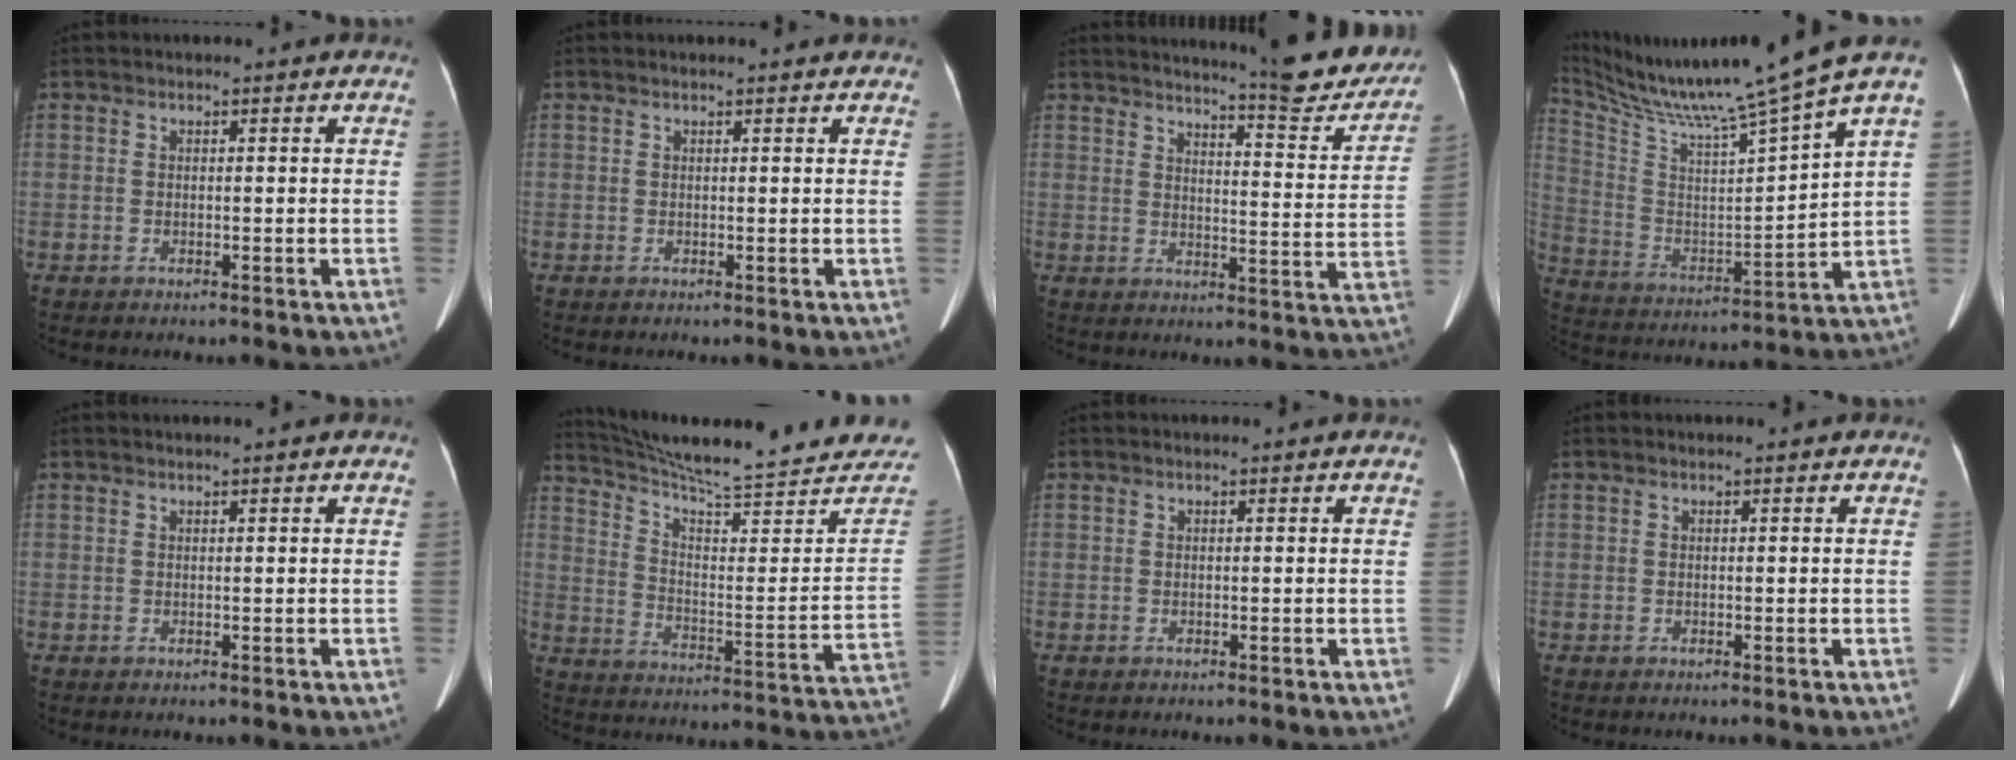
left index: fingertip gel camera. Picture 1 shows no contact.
{"total": 3.2, "force": [3.0, 0.6, 1.0], "torque": [-0.014, 0.019, 0.026]}
{"total": 16.3, "force": [14.8, 1.4, 6.6], "torque": [-0.080, -0.058, 0.171]}
{"total": 17.7, "force": [14.9, -2.7, 9.3], "torque": [-0.176, -0.034, 0.259]}
{"total": 0.8, "force": [0.6, -0.1, 0.4], "torque": [-0.009, 0.015, 0.015]}
{"total": 26.7, "force": [24.5, 1.2, 10.3], "torque": [-0.162, -0.092, 0.325]}
{"total": 0.0}
{"total": 0.0}